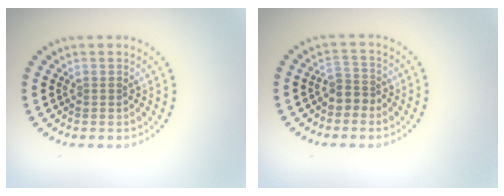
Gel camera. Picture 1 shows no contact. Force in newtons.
{"total": 2.1, "press": 1.6, "slide": 1.3}